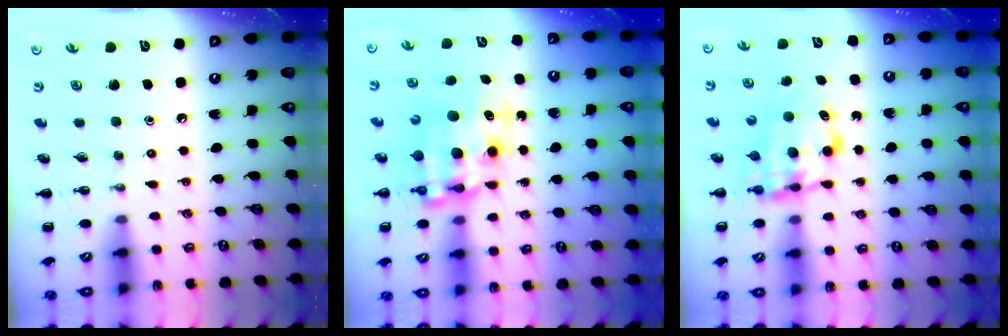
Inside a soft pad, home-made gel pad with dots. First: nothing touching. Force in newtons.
{"total": 10.8, "press": 10.5, "slide": 2.5}
{"total": 6.1, "press": 6.1, "slide": 0.6}